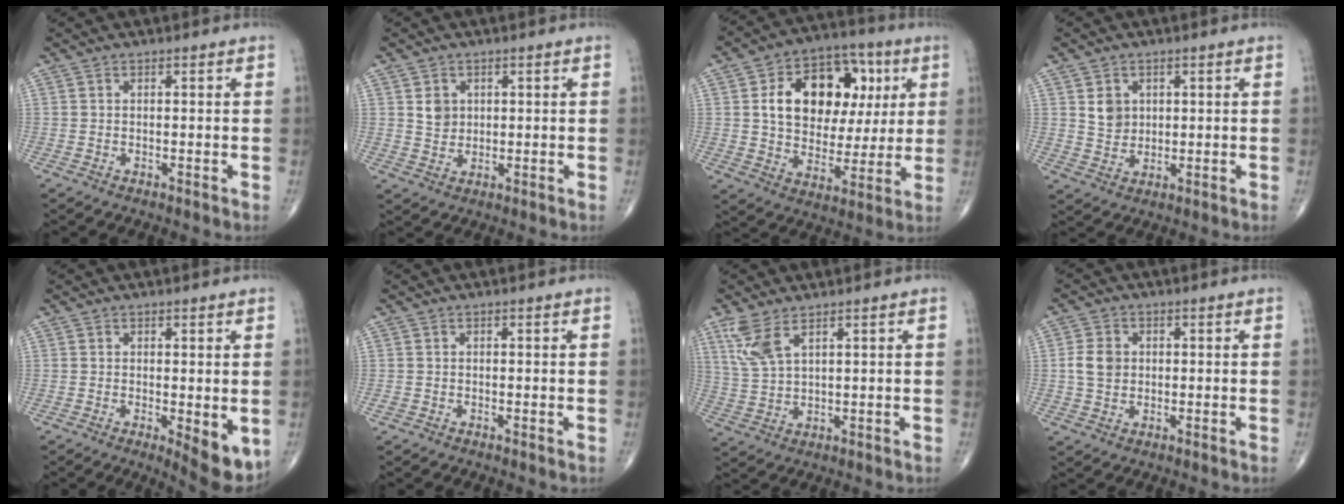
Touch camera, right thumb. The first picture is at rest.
{"total": 3.6, "force": [1.1, 3.0, 1.6], "torque": [-0.012, -0.007, 0.022]}
{"total": 20.2, "force": [5.0, 13.7, 13.9], "torque": [-0.178, 0.010, 0.082]}
{"total": 4.5, "force": [1.4, 3.7, 2.1], "torque": [-0.017, -0.010, 0.030]}
{"total": 6.5, "force": [-1.2, 2.3, 6.0], "torque": [-0.074, -0.019, -0.012]}
{"total": 0.5, "force": [-0.2, 0.4, 0.3], "torque": [-0.005, -0.002, -0.006]}
{"total": 6.4, "force": [3.7, 2.3, 4.7], "torque": [-0.106, -0.010, 0.087]}
{"total": 4.9, "force": [0.4, 3.9, 2.9], "torque": [-0.046, 0.003, 0.005]}